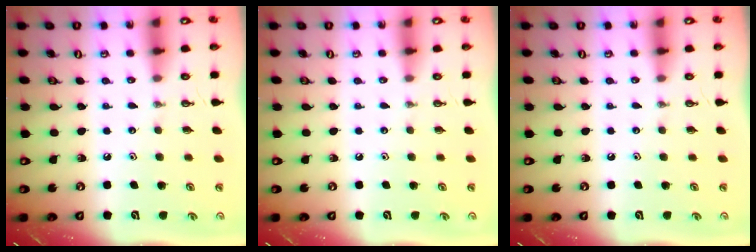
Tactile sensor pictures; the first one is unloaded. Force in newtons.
{"total": 0.0}
{"total": 0.0}